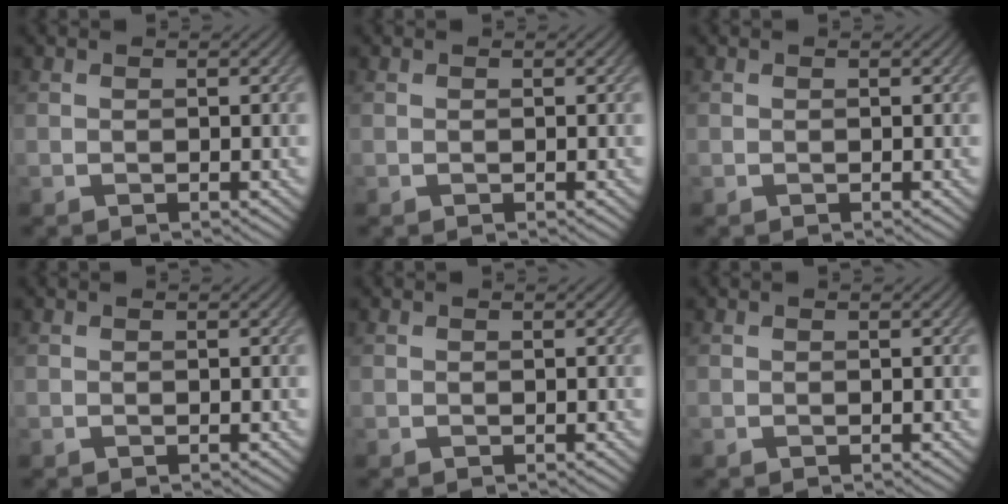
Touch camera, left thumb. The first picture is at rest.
{"total": 0.0}
{"total": 0.0}
{"total": 0.0}
{"total": 0.0}
{"total": 0.0}